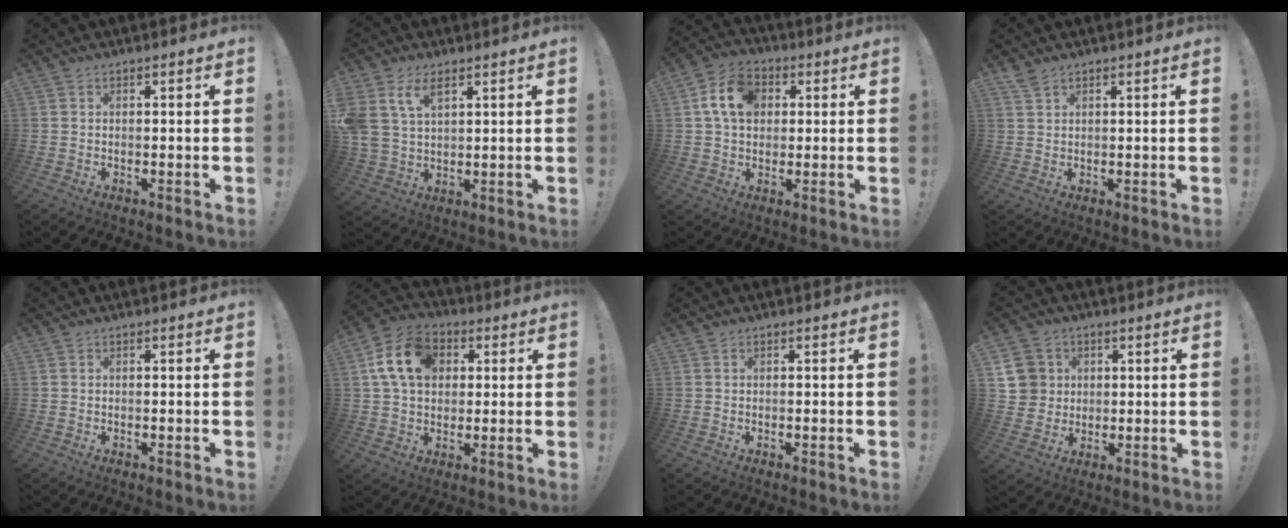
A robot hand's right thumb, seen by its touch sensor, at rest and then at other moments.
{"total": 8.3, "force": [4.7, 4.8, 4.8], "torque": [-0.102, -0.016, 0.091]}
{"total": 12.3, "force": [3.4, 9.3, 7.3], "torque": [-0.126, 0.009, 0.068]}
{"total": 2.5, "force": [2.2, 0.8, 1.0], "torque": [-0.014, -0.011, 0.040]}
{"total": 0.0}
{"total": 15.0, "force": [4.2, 11.4, 8.8], "torque": [-0.144, 0.004, 0.087]}
{"total": 0.0}
{"total": 9.9, "force": [2.8, 9.1, 2.6], "torque": [-0.039, -0.004, 0.063]}